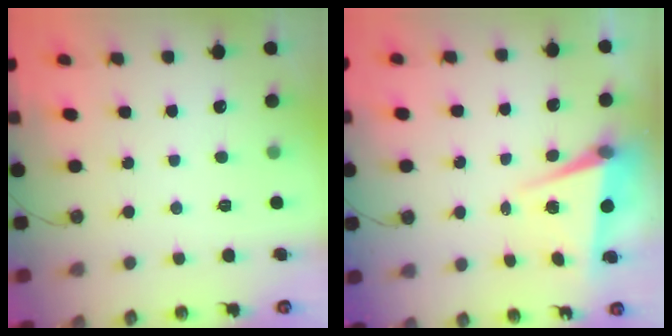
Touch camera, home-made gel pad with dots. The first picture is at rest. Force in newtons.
{"total": 6.4, "press": 6.1, "slide": 2.0}